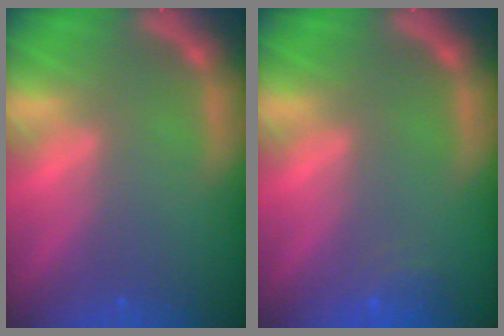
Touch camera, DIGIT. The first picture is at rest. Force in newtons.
{"total": 1.9}